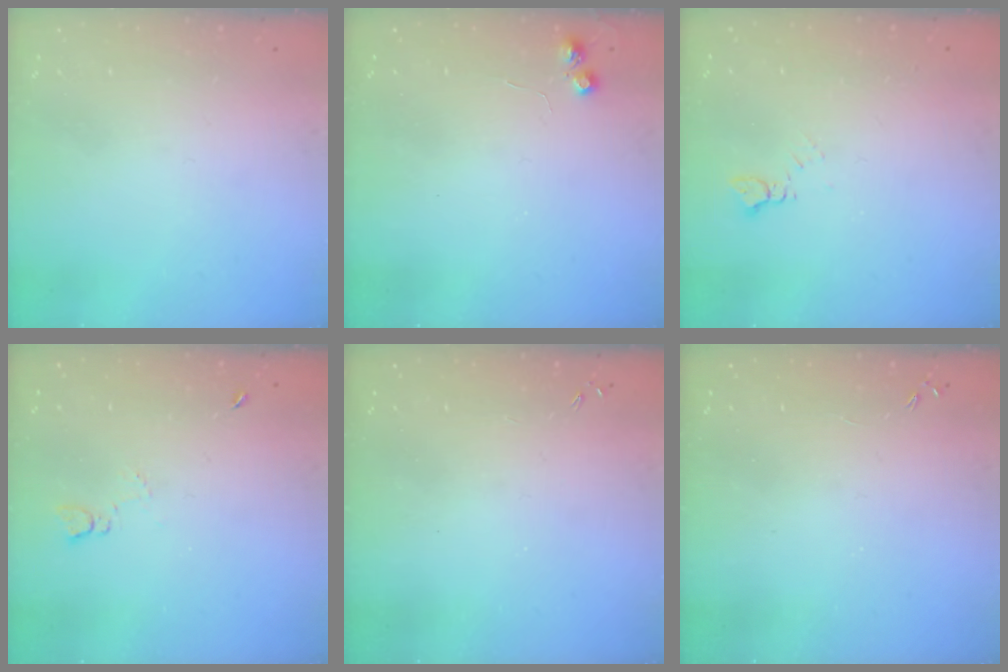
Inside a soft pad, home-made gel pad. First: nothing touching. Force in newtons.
{"total": 4.6, "press": 4.6, "slide": 0.5}
{"total": 3.0, "press": 3.0, "slide": 0.4}
{"total": 3.3, "press": 3.3, "slide": 0.5}
{"total": 0.0}
{"total": 0.0}